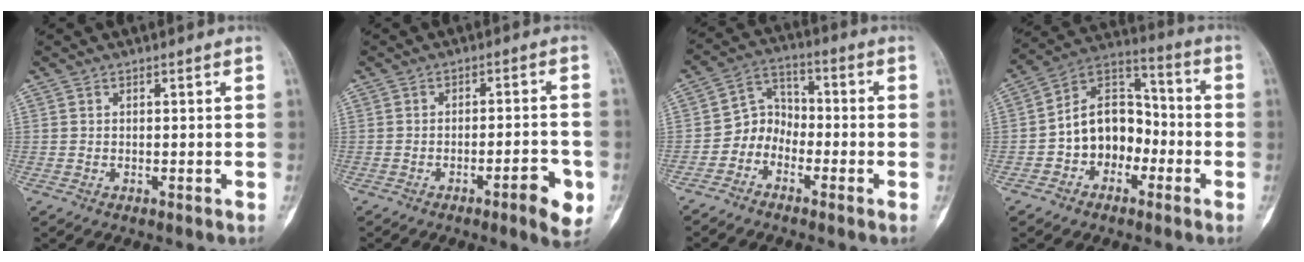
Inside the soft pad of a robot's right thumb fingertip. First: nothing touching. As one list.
[{"total": 7.1, "force": [-3.1, 1.6, 6.1], "torque": [-0.074, 0.015, -0.039]}, {"total": 6.0, "force": [-2.9, 4.8, 2.2], "torque": [-0.010, 0.045, -0.069]}, {"total": 12.7, "force": [-3.2, 9.5, 7.8], "torque": [-0.089, 0.053, -0.066]}]